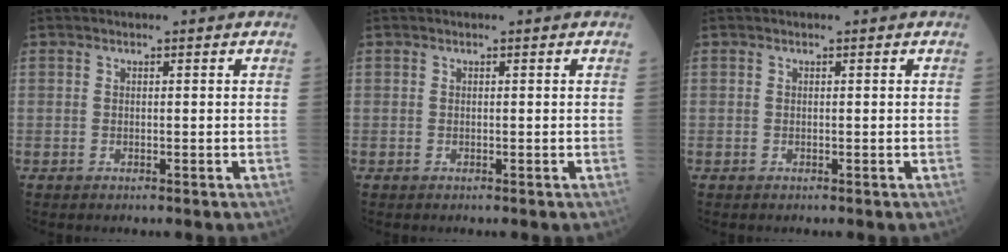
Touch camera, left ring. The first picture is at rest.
{"total": 0.0}
{"total": 0.0}